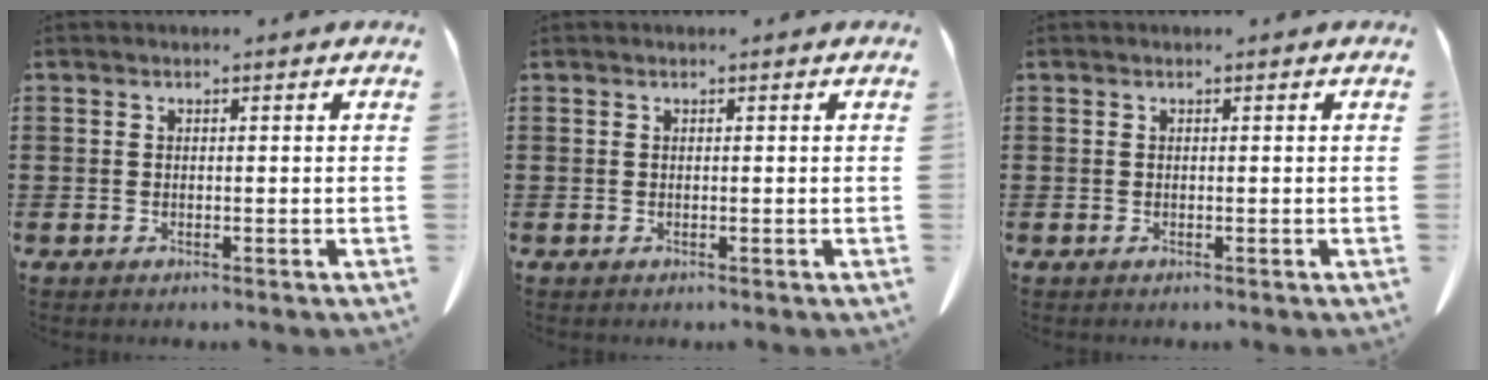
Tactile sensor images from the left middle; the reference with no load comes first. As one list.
[{"total": 0.0}, {"total": 0.0}]